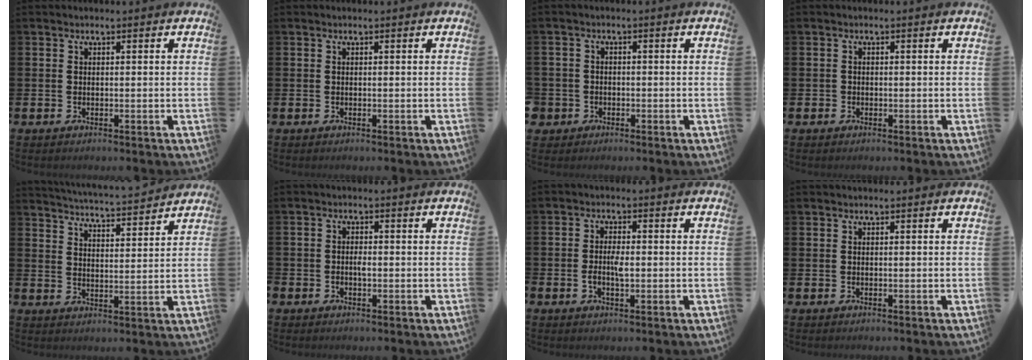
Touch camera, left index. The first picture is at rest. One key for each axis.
{"total": 0.0}
{"total": 2.0, "fx": -1.0, "fy": 1.7, "fz": -0.1, "tx": -0.010, "ty": 0.007, "tz": -0.024}
{"total": 0.6, "fx": -0.3, "fy": 0.6, "fz": 0.1, "tx": -0.001, "ty": 0.004, "tz": -0.008}
{"total": 4.9, "fx": 4.8, "fy": -0.3, "fz": 0.4, "tx": -0.021, "ty": -0.040, "tz": 0.083}
{"total": 1.4, "fx": -0.6, "fy": 1.0, "fz": 0.7, "tx": -0.004, "ty": -0.002, "tz": -0.014}
{"total": 2.5, "fx": -0.5, "fy": 1.2, "fz": 2.2, "tx": -0.038, "ty": 0.003, "tz": -0.010}
{"total": 0.0}